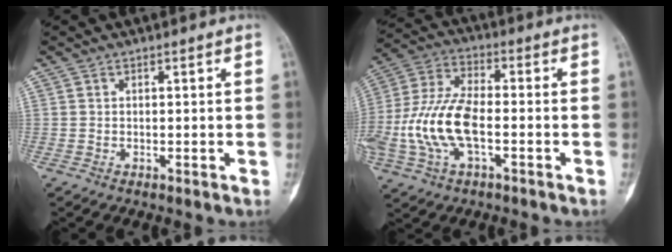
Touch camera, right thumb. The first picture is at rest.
{"total": 15.8, "force": [-3.5, 7.5, 13.4], "torque": [-0.298, 0.027, -0.066]}